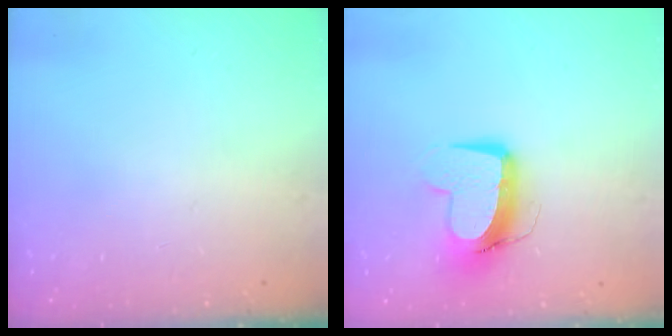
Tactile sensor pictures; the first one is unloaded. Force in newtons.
{"total": 11.5, "press": 11.5, "slide": 1.4}